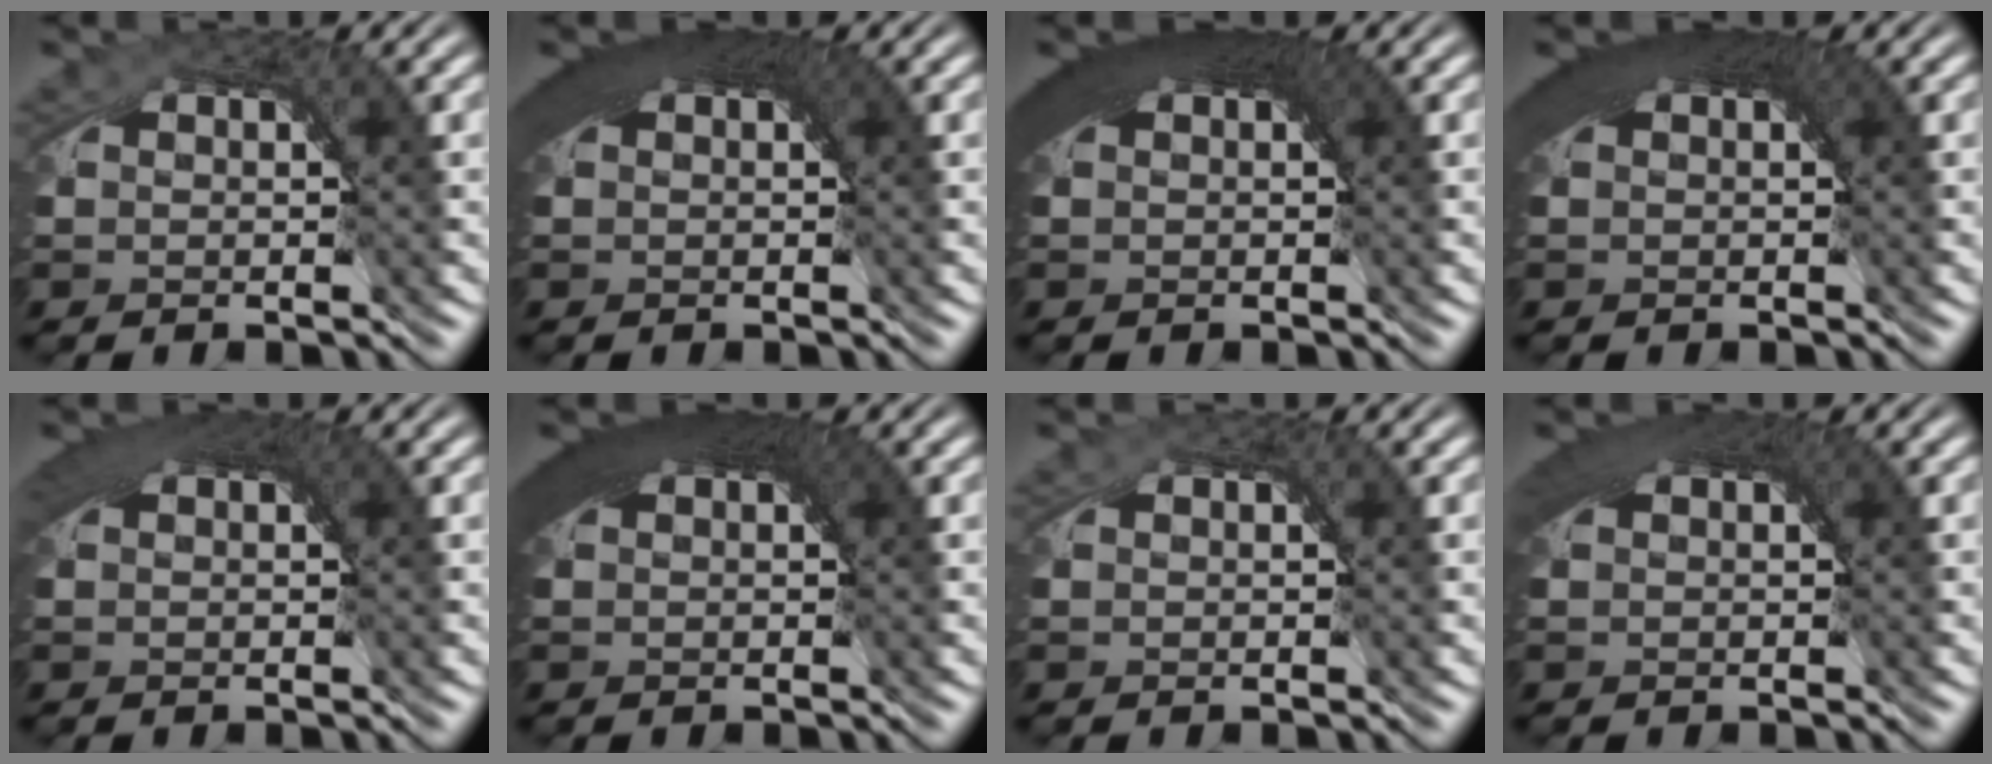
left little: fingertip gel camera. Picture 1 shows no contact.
{"total": 5.5, "force": [1.8, 1.9, 4.8], "torque": [-0.057, 0.015, 0.021]}
{"total": 6.6, "force": [2.1, 2.4, 5.8], "torque": [-0.070, 0.018, 0.023]}
{"total": 5.7, "force": [1.9, 2.0, 5.0], "torque": [-0.058, 0.017, 0.021]}
{"total": 2.9, "force": [0.9, 1.0, 2.6], "torque": [-0.030, 0.003, 0.012]}
{"total": 6.2, "force": [1.8, 2.2, 5.5], "torque": [-0.066, 0.016, 0.020]}
{"total": 0.0}
{"total": 3.5, "force": [1.0, 1.2, 3.1], "torque": [-0.038, 0.005, 0.013]}